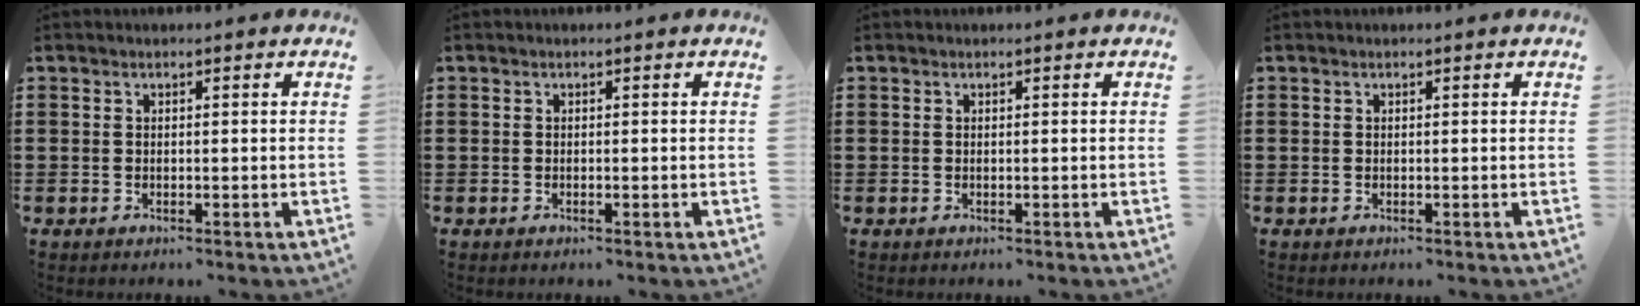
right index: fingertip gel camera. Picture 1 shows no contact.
{"total": 0.0}
{"total": 0.0}
{"total": 0.0}